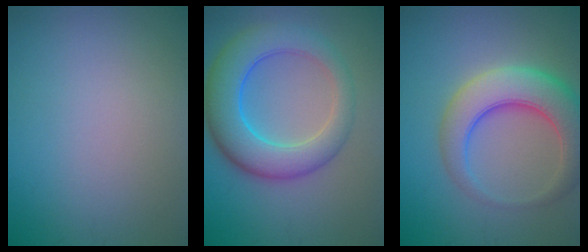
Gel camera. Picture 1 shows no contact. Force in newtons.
{"total": 8.0, "press": 8.0, "slide": 0.2}
{"total": 7.4, "press": 7.3, "slide": 0.6}